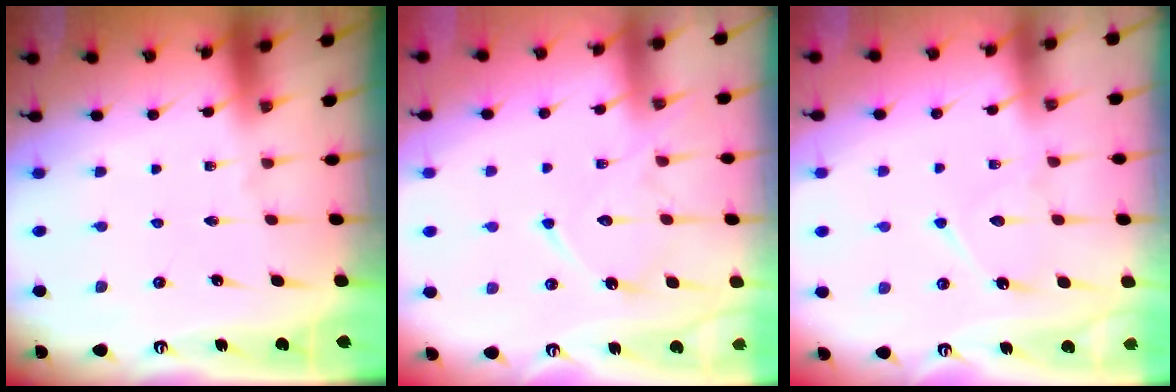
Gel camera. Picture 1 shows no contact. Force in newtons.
{"total": 12.8, "press": 12.8, "slide": 1.2}
{"total": 8.8, "press": 8.8, "slide": 0.9}